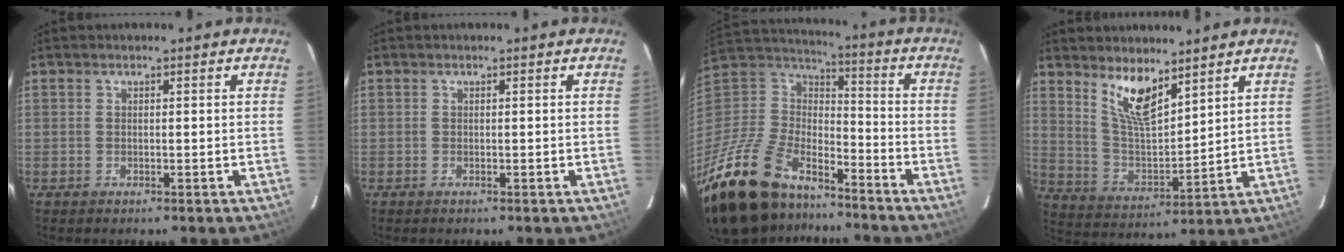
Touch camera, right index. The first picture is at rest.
{"total": 0.0}
{"total": 27.9, "force": [-20.6, 12.6, 13.8], "torque": [-0.306, -0.007, -0.342]}
{"total": 10.0, "force": [6.9, 3.1, 6.5], "torque": [-0.123, -0.006, 0.142]}